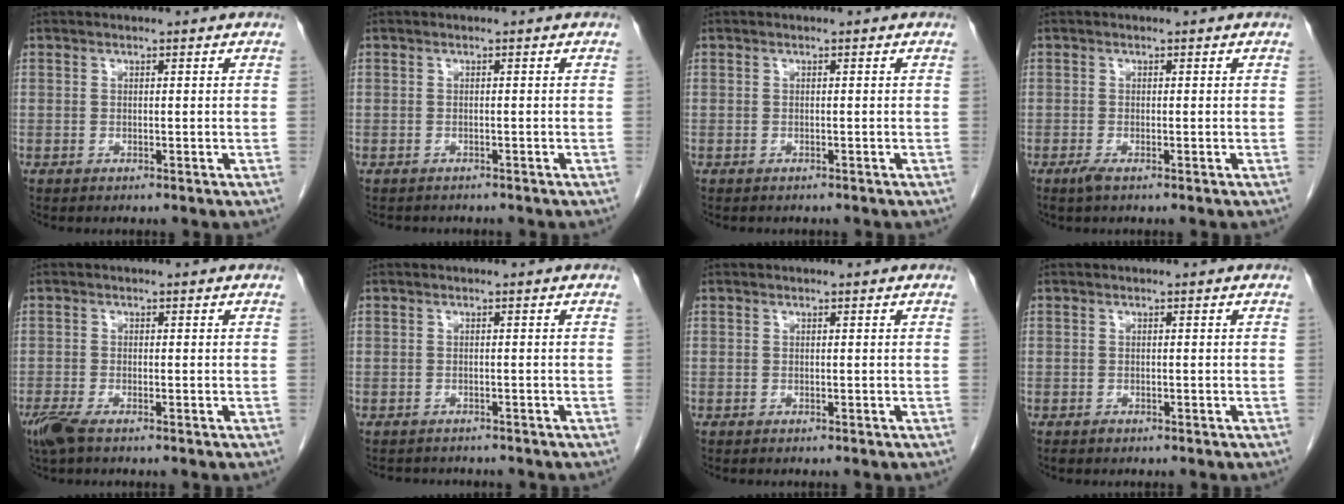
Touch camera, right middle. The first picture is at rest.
{"total": 2.6, "force": [-2.3, 1.2, 0.5], "torque": [-0.013, -0.002, -0.030]}
{"total": 1.2, "force": [-1.1, 0.5, 0.3], "torque": [-0.011, -0.001, -0.013]}
{"total": 1.2, "force": [-0.8, 0.1, 0.9], "torque": [-0.024, -0.004, -0.016]}
{"total": 3.1, "force": [-2.2, 0.7, 2.2], "torque": [-0.052, -0.009, -0.043]}
{"total": 3.4, "force": [-3.1, 1.4, 0.4], "torque": [-0.005, -0.002, -0.041]}
{"total": 0.0}
{"total": 0.5, "force": [-0.4, 0.3, 0.1], "torque": [-0.005, 0.000, -0.006]}